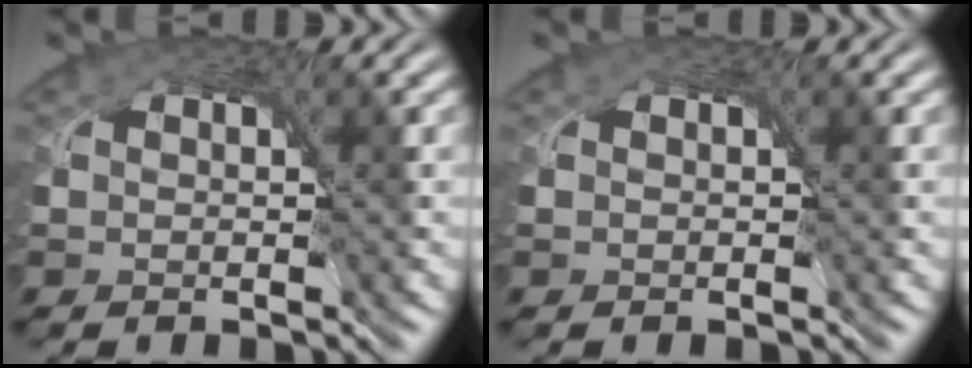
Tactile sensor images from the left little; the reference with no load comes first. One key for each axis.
{"total": 0.0}